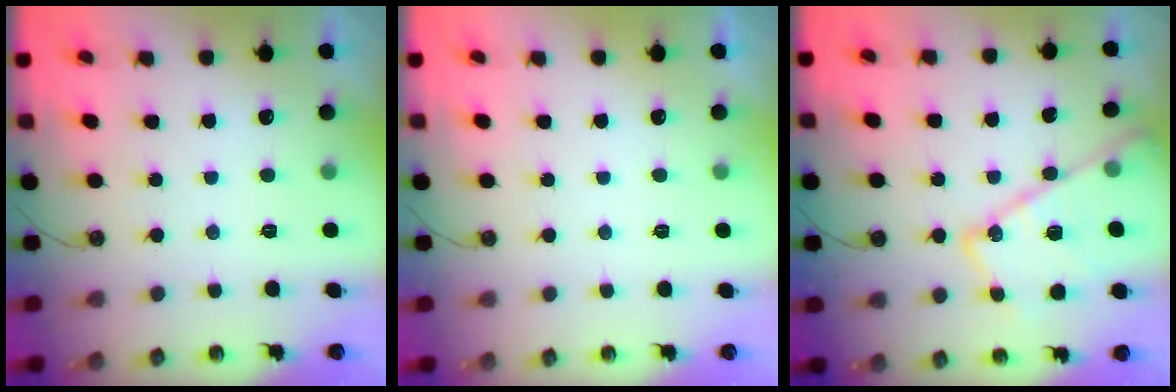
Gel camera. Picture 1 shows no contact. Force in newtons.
{"total": 2.7, "press": 2.7, "slide": 0.4}
{"total": 18.1, "press": 18.1, "slide": 1.0}